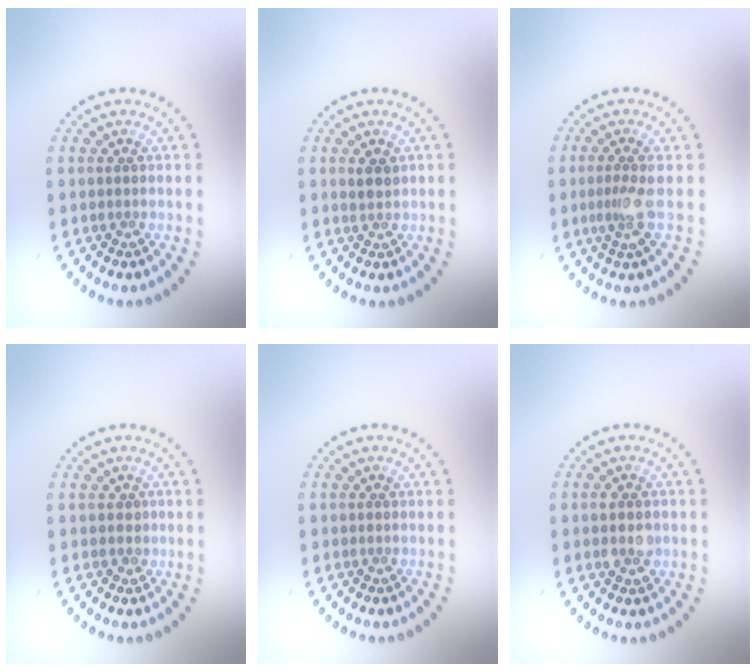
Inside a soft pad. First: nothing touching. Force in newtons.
{"total": 1.3, "press": 1.2, "slide": 0.5}
{"total": 2.0, "press": 1.5, "slide": 1.4}
{"total": 0.5, "press": 0.2, "slide": 0.5}
{"total": 0.0}
{"total": 2.4, "press": 2.4, "slide": 0.1}